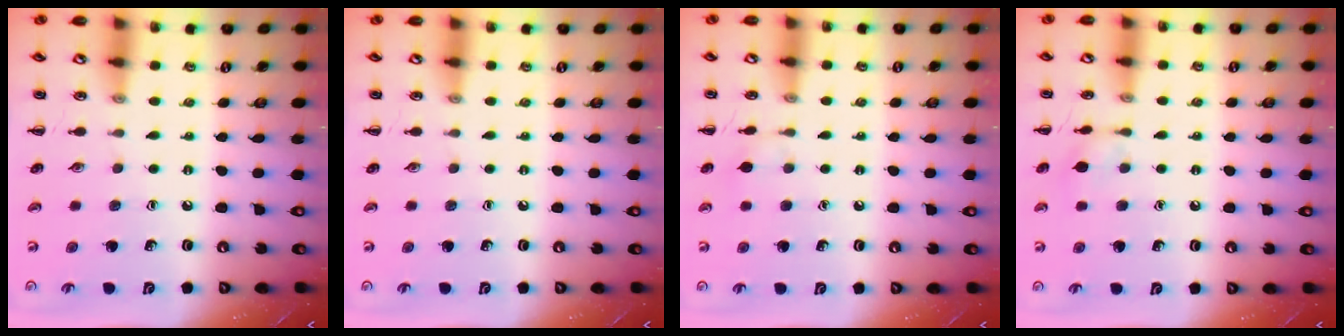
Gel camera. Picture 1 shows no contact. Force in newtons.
{"total": 0.0}
{"total": 4.5, "press": 4.4, "slide": 0.7}
{"total": 5.9, "press": 5.8, "slide": 1.2}